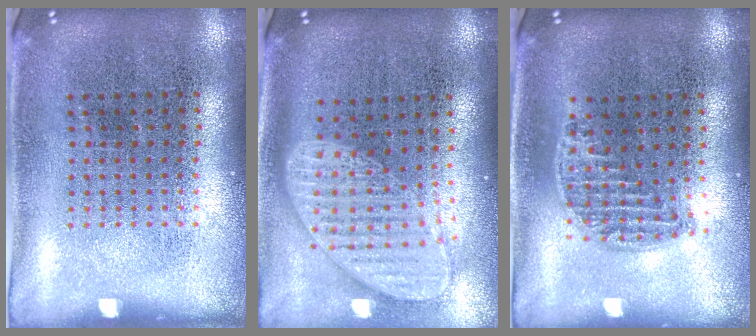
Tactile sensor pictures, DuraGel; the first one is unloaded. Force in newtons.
{"total": 2.0, "press": 1.6, "slide": 1.1}
{"total": 1.2, "press": 1.1, "slide": 0.5}